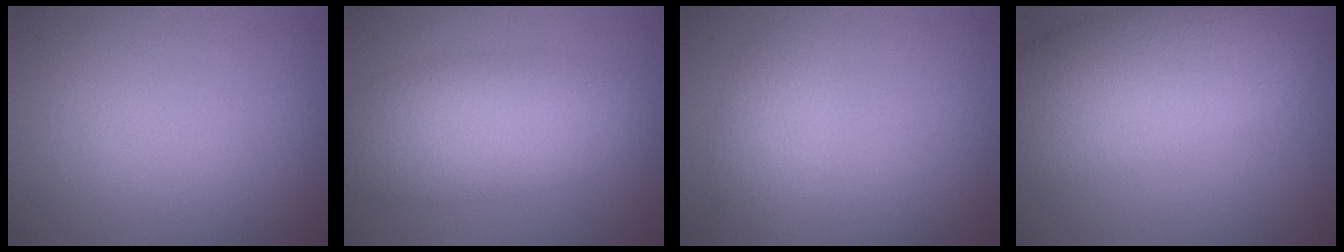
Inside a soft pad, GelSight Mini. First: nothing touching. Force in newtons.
{"total": 6.7, "press": 6.7, "slide": 0.1}
{"total": 2.0, "press": 2.0, "slide": 0.1}
{"total": 8.6, "press": 8.6, "slide": 0.3}